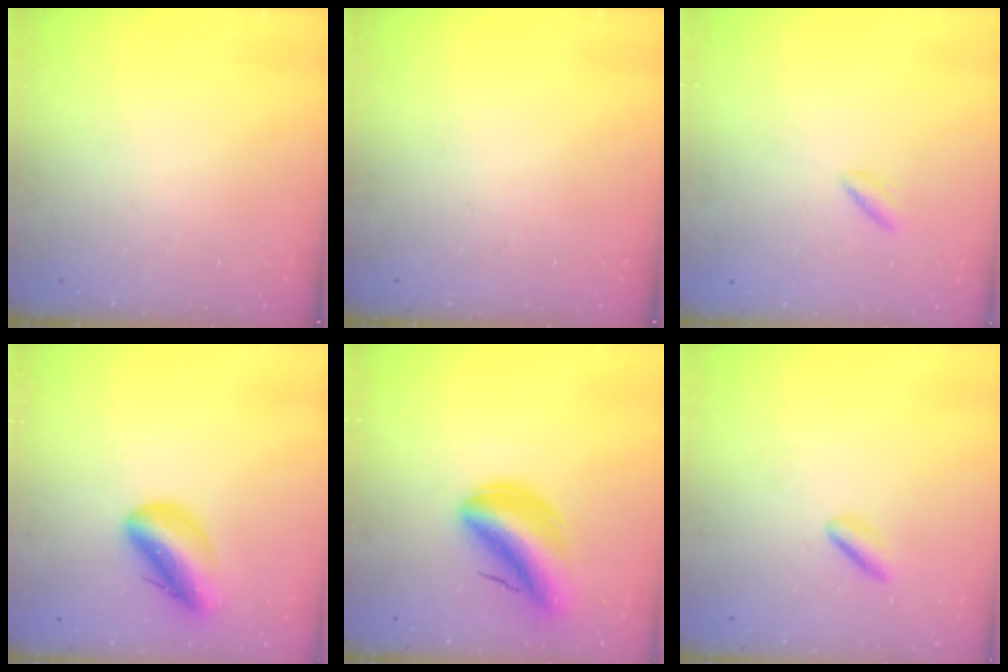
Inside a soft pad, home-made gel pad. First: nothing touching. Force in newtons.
{"total": 0.0}
{"total": 2.4, "press": 2.2, "slide": 1.0}
{"total": 10.2, "press": 10.1, "slide": 1.6}
{"total": 14.1, "press": 13.6, "slide": 4.0}
{"total": 1.8, "press": 1.5, "slide": 0.9}